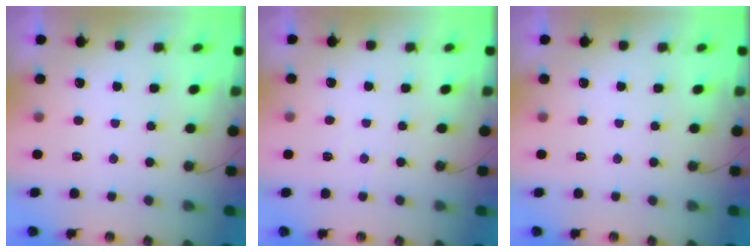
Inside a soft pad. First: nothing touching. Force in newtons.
{"total": 2.7, "press": 2.7, "slide": 0.4}
{"total": 0.0}